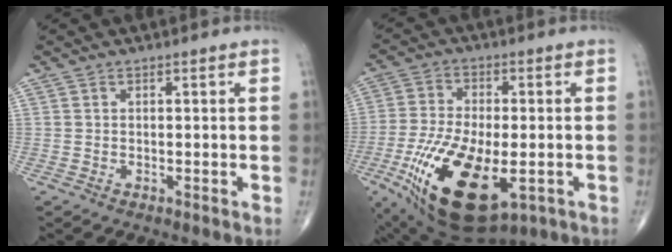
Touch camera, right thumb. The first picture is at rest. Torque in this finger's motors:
{"motor_torque": [0.70, 0.59, 2.10, -0.66, 0.65]}